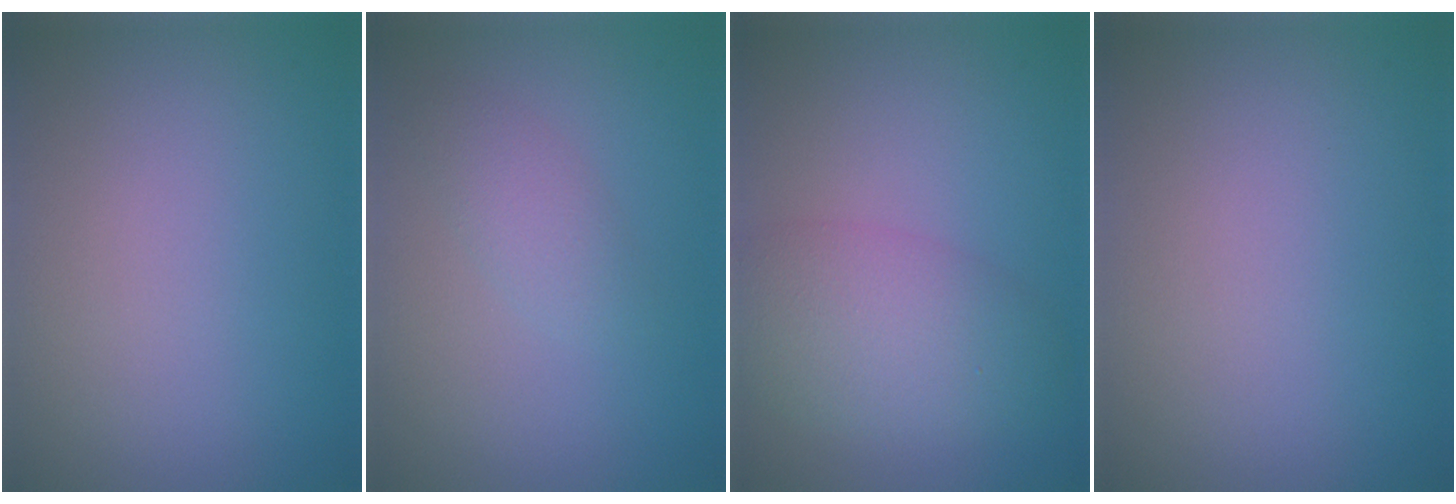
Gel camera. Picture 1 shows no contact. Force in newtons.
{"total": 1.9, "press": 1.9, "slide": 0.1}
{"total": 5.0, "press": 5.0, "slide": 0.3}
{"total": 0.0}